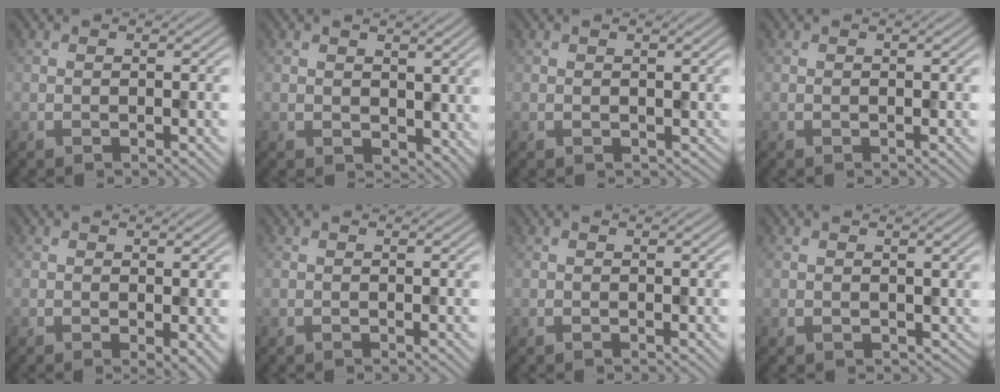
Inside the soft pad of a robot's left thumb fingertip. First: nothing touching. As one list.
[{"total": 3.6, "force": [1.3, 2.5, 2.2], "torque": [-0.046, -0.011, 0.028]}, {"total": 0.9, "force": [0.4, 0.7, 0.2], "torque": [-0.008, -0.005, 0.009]}, {"total": 0.0}, {"total": 1.9, "force": [-0.2, 0.8, 1.7], "torque": [-0.025, -0.009, 0.000]}, {"total": 0.0}, {"total": 0.0}, {"total": 1.7, "force": [0.6, 1.4, 0.7], "torque": [-0.019, -0.009, 0.011]}]